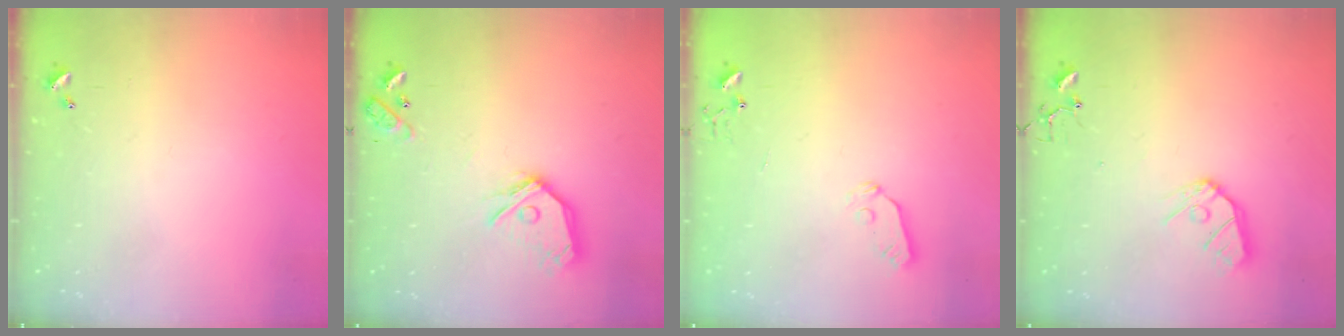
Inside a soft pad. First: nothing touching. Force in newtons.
{"total": 15.0, "press": 14.9, "slide": 2.2}
{"total": 3.9, "press": 3.9, "slide": 0.6}
{"total": 9.7, "press": 9.7, "slide": 0.9}